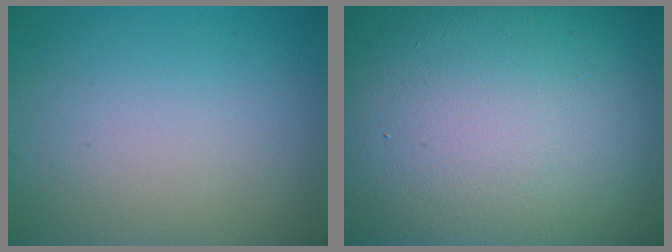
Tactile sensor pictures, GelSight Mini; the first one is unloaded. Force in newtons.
{"total": 26.4, "press": 26.3, "slide": 1.2}